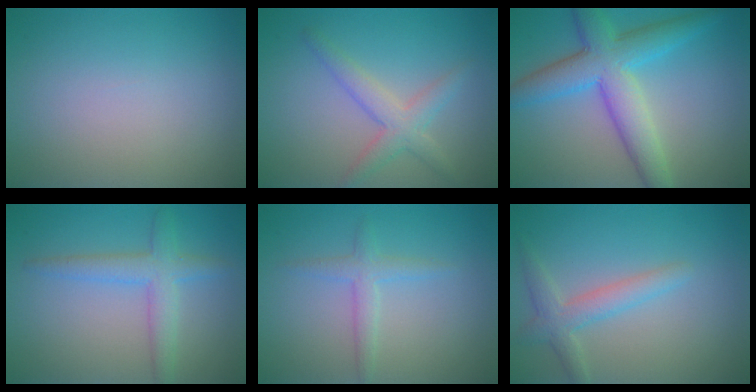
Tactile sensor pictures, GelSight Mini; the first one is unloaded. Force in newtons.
{"total": 3.0, "press": 3.0, "slide": 0.1}
{"total": 6.9, "press": 6.9, "slide": 0.1}
{"total": 3.3, "press": 3.3, "slide": 0.2}
{"total": 1.9, "press": 1.9, "slide": 0.2}
{"total": 2.7, "press": 2.7, "slide": 0.3}